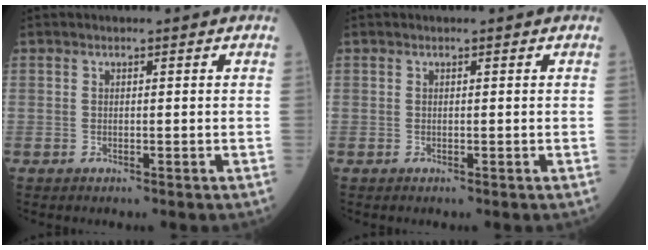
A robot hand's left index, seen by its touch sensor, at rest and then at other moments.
{"total": 0.0}